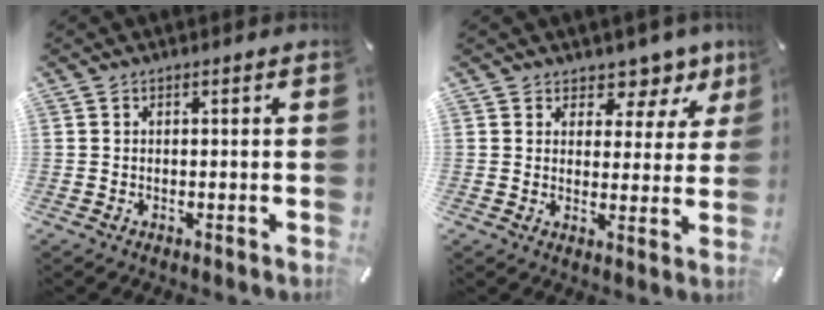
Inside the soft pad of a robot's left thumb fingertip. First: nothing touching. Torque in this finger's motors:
{"motor_torque": [0.15, 0.04, 0.09, 0.06, -0.05]}